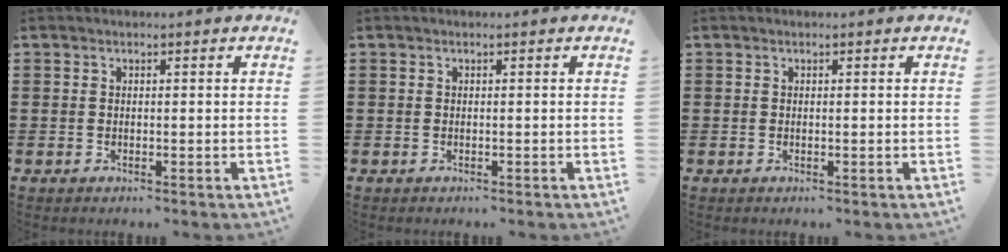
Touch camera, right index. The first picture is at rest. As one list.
[{"total": 0.0}, {"total": 0.0}]